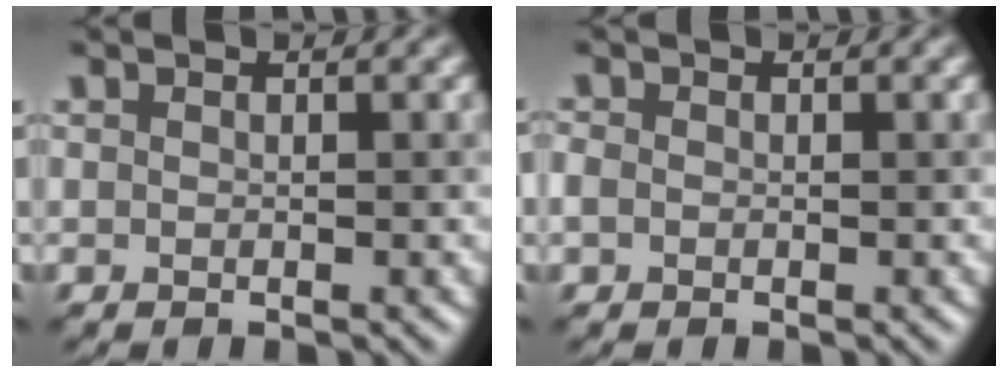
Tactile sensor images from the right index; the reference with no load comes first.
{"total": 0.9, "force": [-0.2, 0.8, 0.4], "torque": [-0.008, 0.000, -0.007]}